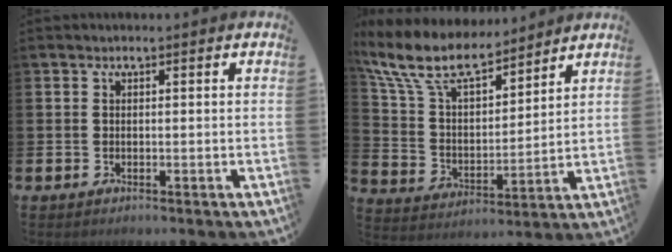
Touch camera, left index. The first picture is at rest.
{"total": 10.6, "force": [9.0, 3.6, 4.3], "torque": [-0.125, -0.047, 0.160]}